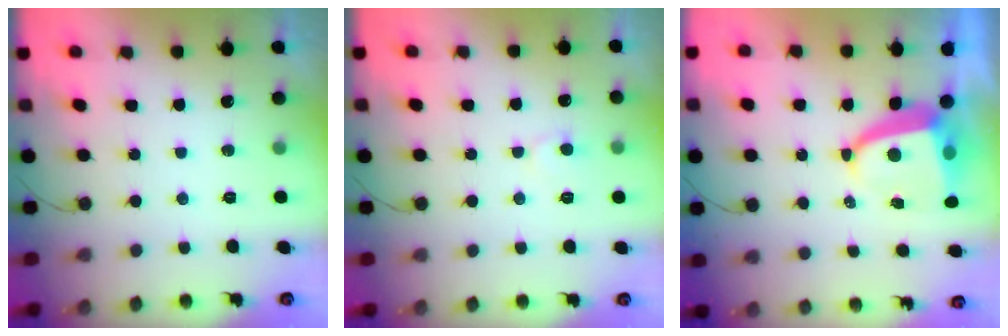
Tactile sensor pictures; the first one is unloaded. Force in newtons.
{"total": 5.8, "press": 5.8, "slide": 0.3}
{"total": 6.4, "press": 6.3, "slide": 0.9}